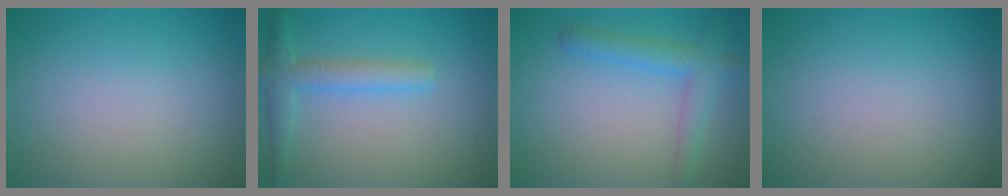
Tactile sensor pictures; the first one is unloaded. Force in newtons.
{"total": 3.0, "press": 3.0, "slide": 0.1}
{"total": 2.9, "press": 2.9, "slide": 0.2}
{"total": 0.0}